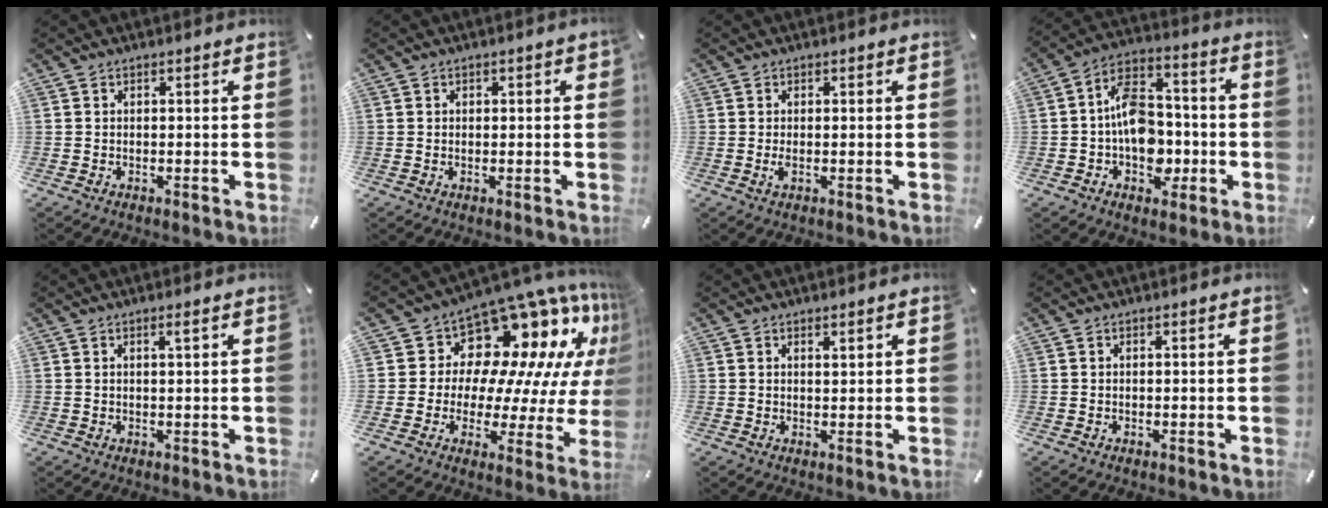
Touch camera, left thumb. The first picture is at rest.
{"total": 0.8, "force": [0.1, 0.7, 0.4], "torque": [-0.007, 0.006, 0.001]}
{"total": 1.7, "force": [-0.1, 0.5, 1.6], "torque": [-0.037, -0.005, -0.004]}
{"total": 12.8, "force": [-2.1, 9.4, 8.4], "torque": [-0.145, 0.020, -0.034]}
{"total": 1.2, "force": [0.6, -0.1, 1.0], "torque": [-0.020, -0.001, 0.010]}
{"total": 15.3, "force": [10.3, 8.8, 7.1], "torque": [-0.101, -0.116, 0.176]}
{"total": 1.2, "force": [1.0, 0.3, 0.7], "torque": [-0.006, -0.004, 0.015]}
{"total": 0.0}